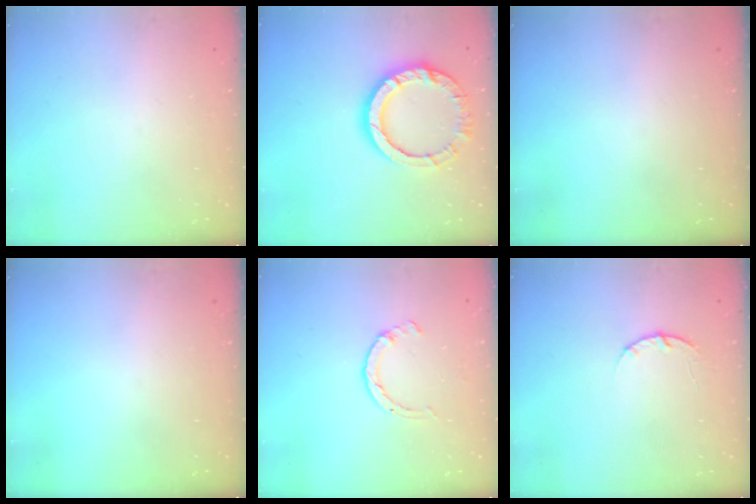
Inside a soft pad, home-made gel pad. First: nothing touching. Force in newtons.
{"total": 13.4, "press": 13.4, "slide": 1.4}
{"total": 0.0}
{"total": 0.0}
{"total": 2.6, "press": 2.6, "slide": 0.4}
{"total": 3.6, "press": 3.5, "slide": 0.5}